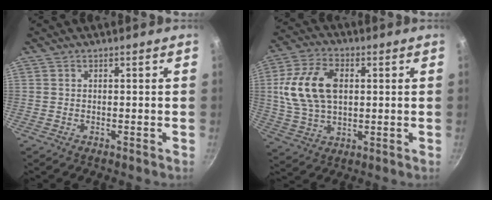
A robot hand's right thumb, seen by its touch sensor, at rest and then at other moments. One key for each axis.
{"total": 14.7, "fx": 2.2, "fy": 9.4, "fz": 11.1, "tx": -0.200, "ty": 0.006, "tz": 0.039}